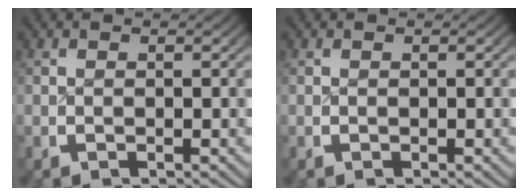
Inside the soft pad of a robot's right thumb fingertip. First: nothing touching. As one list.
[{"total": 0.0}]